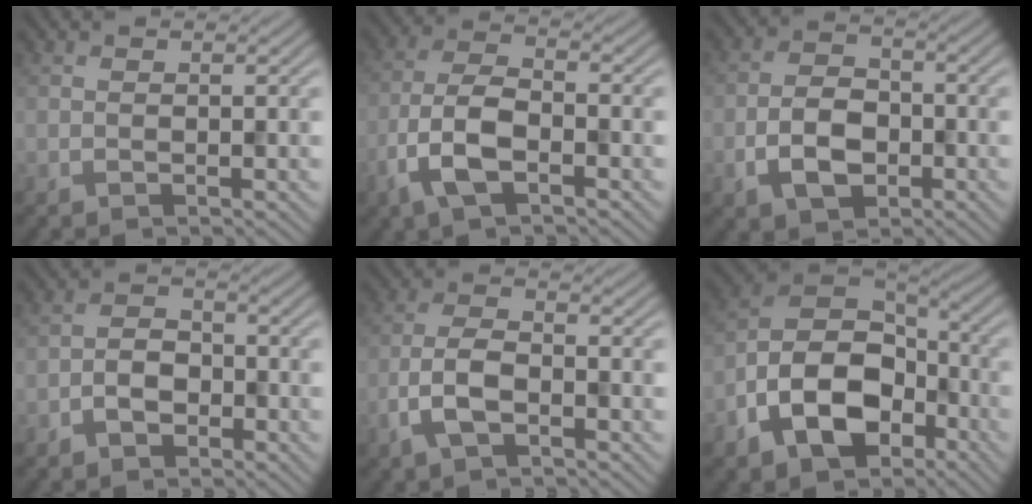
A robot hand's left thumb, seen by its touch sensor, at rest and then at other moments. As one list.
[{"total": 7.0, "force": [-3.2, 3.1, 5.4], "torque": [-0.117, 0.004, -0.074]}, {"total": 6.0, "force": [-2.4, 3.8, 4.0], "torque": [-0.078, 0.002, -0.049]}, {"total": 3.7, "force": [-2.0, 2.2, 2.1], "torque": [-0.035, 0.007, -0.044]}, {"total": 5.0, "force": [-2.4, 2.1, 3.9], "torque": [-0.088, 0.005, -0.055]}, {"total": 13.9, "force": [-5.9, 8.8, 9.0], "torque": [-0.191, -0.027, -0.121]}]